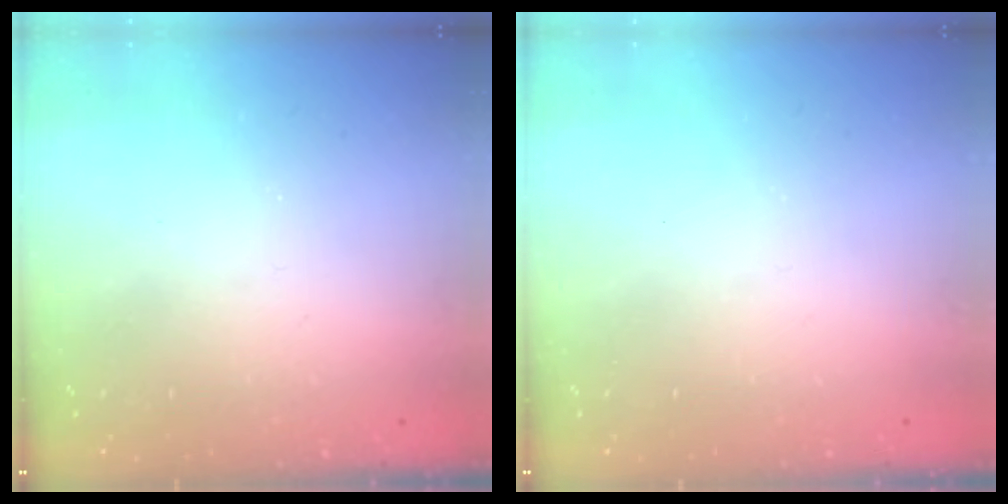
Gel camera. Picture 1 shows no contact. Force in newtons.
{"total": 0.0}